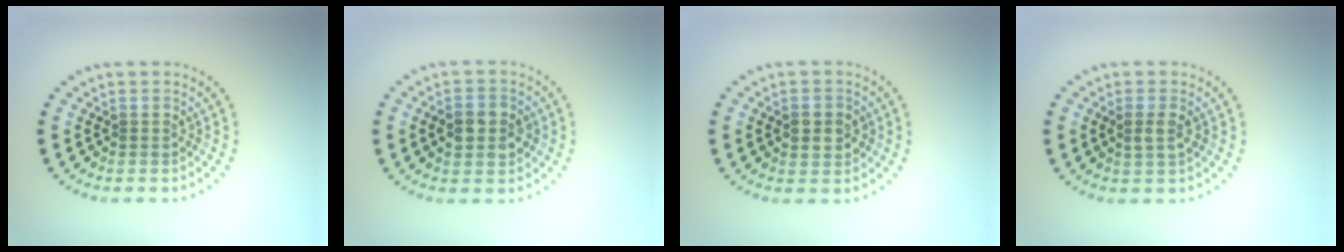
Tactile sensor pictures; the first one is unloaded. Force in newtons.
{"total": 2.8, "press": 2.8, "slide": 0.1}
{"total": 2.1, "press": 2.1, "slide": 0.2}
{"total": 1.5, "press": 1.4, "slide": 0.6}